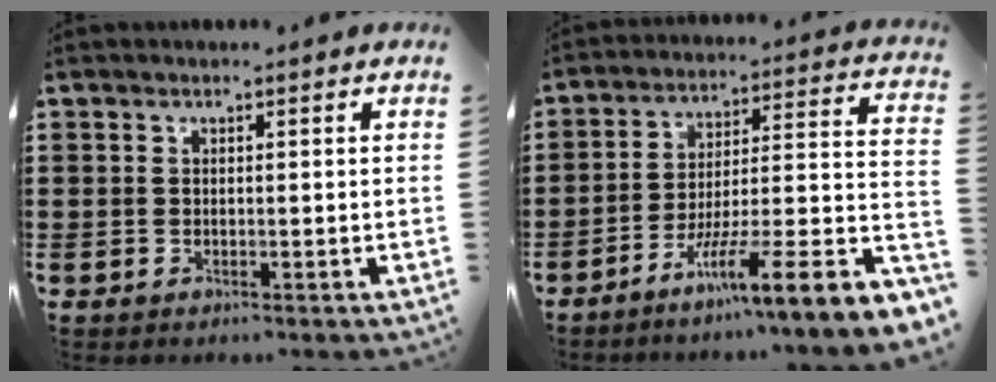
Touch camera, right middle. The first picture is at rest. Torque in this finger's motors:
{"motor_torque": [2.14, 0.00, 0.70, 0.21]}